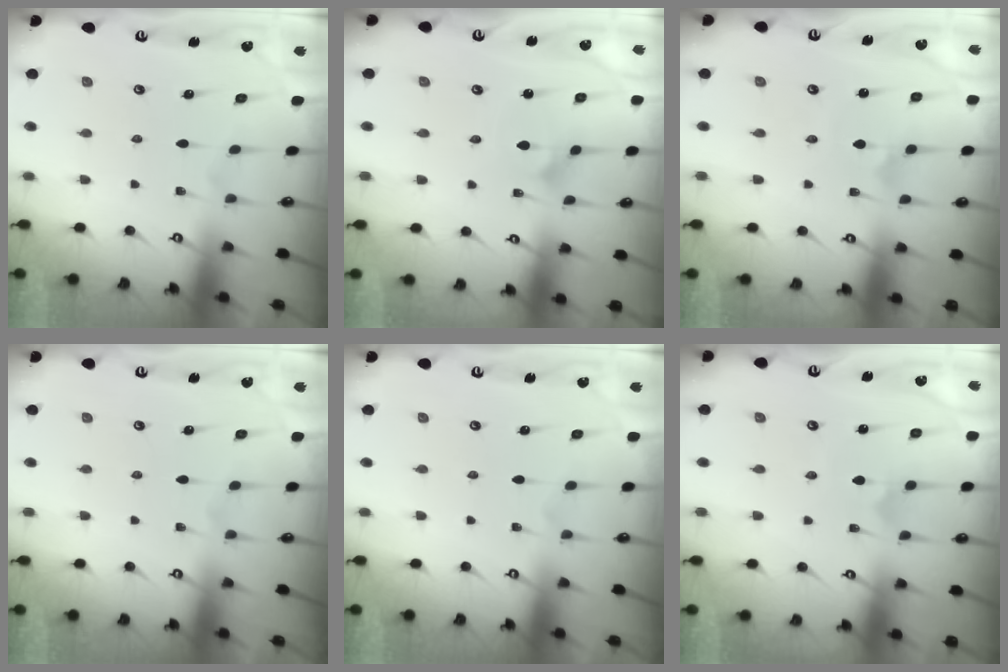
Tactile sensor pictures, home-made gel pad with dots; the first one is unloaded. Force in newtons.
{"total": 1.5, "press": 1.5, "slide": 0.1}
{"total": 1.3, "press": 1.2, "slide": 0.4}
{"total": 0.0}
{"total": 0.0}
{"total": 2.5, "press": 2.5, "slide": 0.3}